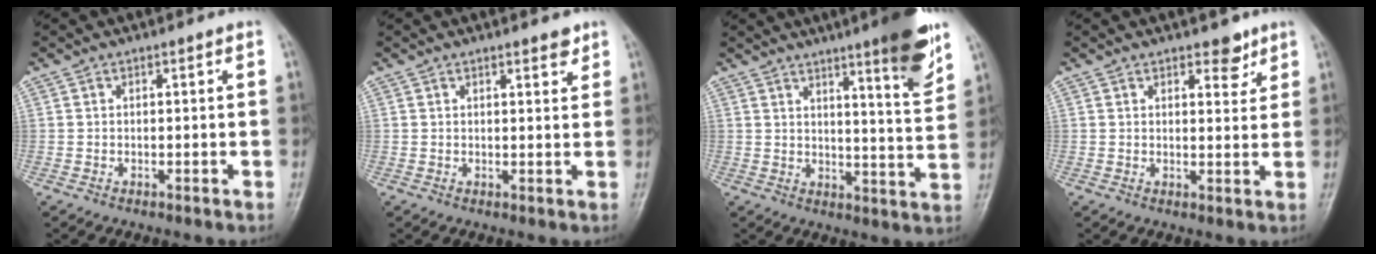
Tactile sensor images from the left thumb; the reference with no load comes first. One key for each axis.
{"total": 2.4, "fx": 1.8, "fy": 0.8, "fz": 1.4, "tx": -0.012, "ty": -0.011, "tz": 0.024}
{"total": 14.6, "fx": 9.0, "fy": 1.1, "fz": 11.4, "tx": -0.145, "ty": -0.056, "tz": 0.131}
{"total": 3.8, "fx": 2.6, "fy": 1.9, "fz": 2.0, "tx": -0.006, "ty": -0.016, "tz": 0.036}